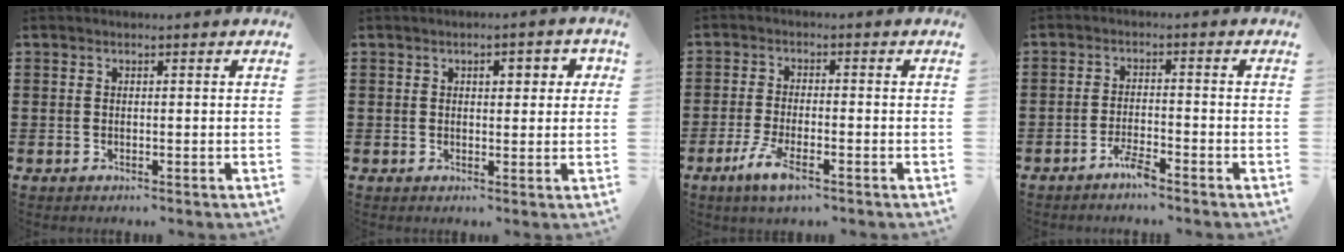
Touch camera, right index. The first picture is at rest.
{"total": 2.4, "force": [0.7, 1.3, 1.9], "torque": [-0.024, 0.003, 0.004]}
{"total": 4.9, "force": [-2.8, 1.0, 3.9], "torque": [-0.097, -0.015, -0.056]}
{"total": 2.9, "force": [-2.4, 0.3, 1.6], "torque": [-0.036, 0.003, -0.046]}